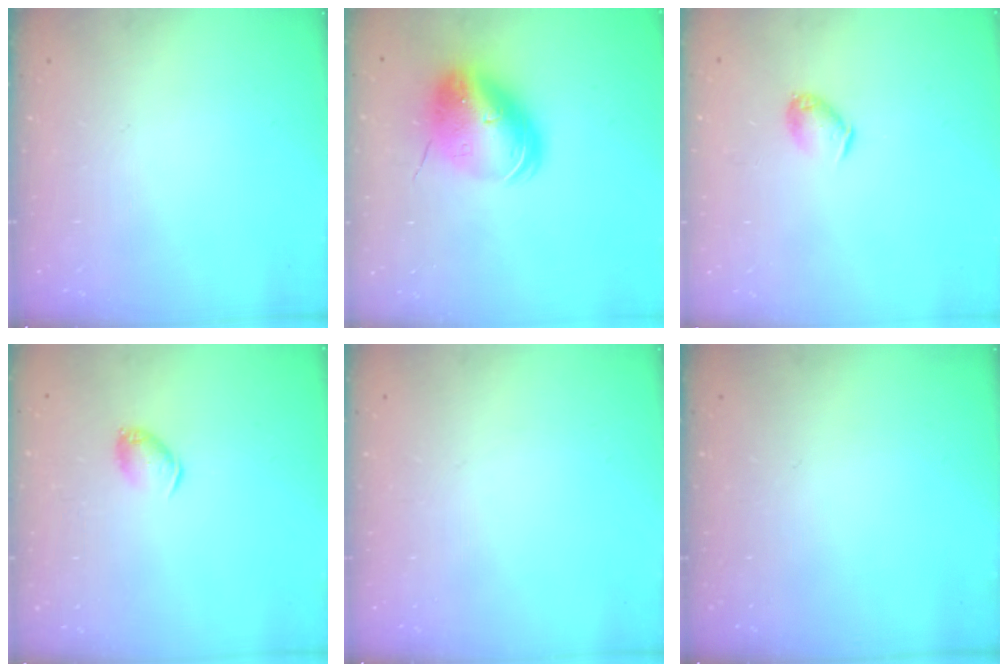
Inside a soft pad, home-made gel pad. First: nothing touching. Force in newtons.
{"total": 13.3, "press": 13.1, "slide": 2.4}
{"total": 5.6, "press": 5.6, "slide": 0.8}
{"total": 6.6, "press": 6.5, "slide": 1.2}
{"total": 0.0}
{"total": 0.0}